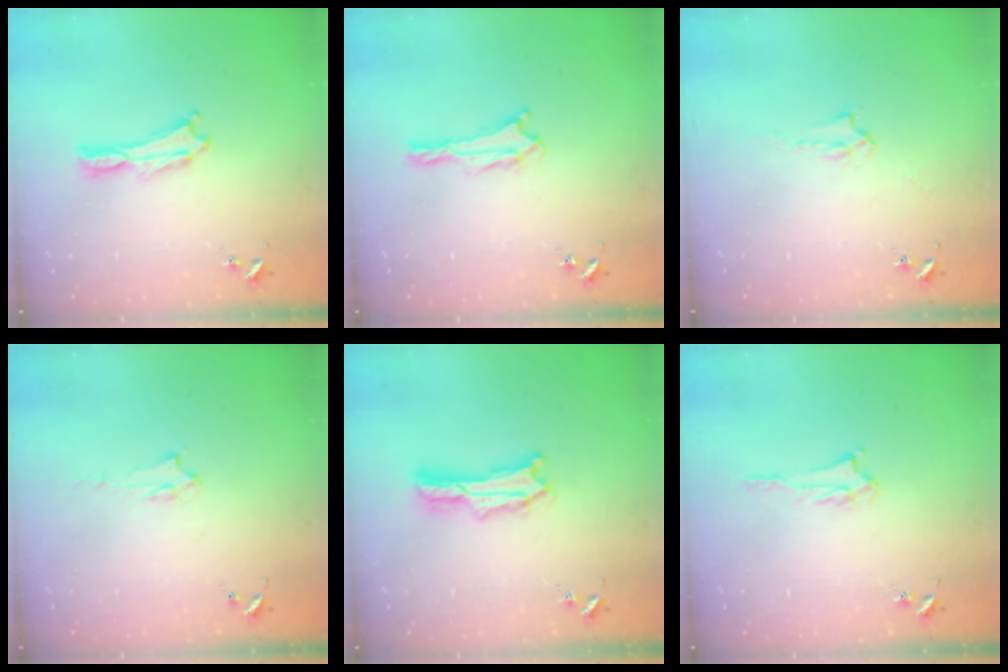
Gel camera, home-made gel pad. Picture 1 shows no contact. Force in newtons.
{"total": 0.7, "press": 0.7, "slide": 0.1}
{"total": 2.0, "press": 2.0, "slide": 0.2}
{"total": 2.0, "press": 2.0, "slide": 0.2}
{"total": 2.7, "press": 2.7, "slide": 0.4}
{"total": 2.6, "press": 2.6, "slide": 0.3}